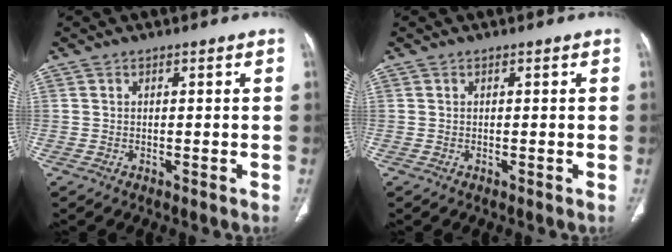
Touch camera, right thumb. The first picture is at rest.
{"total": 0.0}